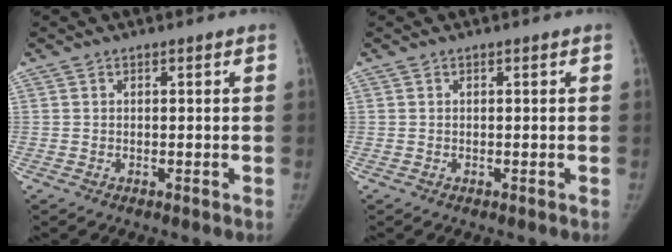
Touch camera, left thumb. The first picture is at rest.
{"total": 0.0}